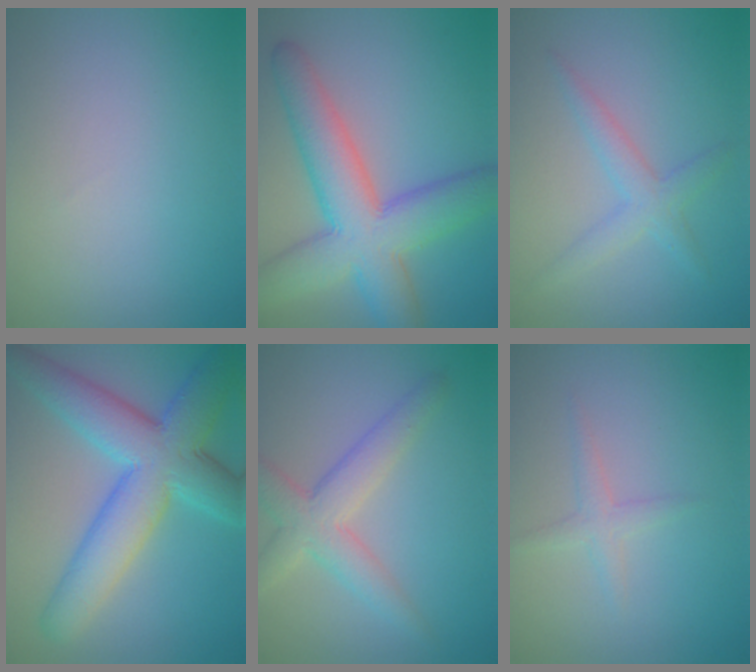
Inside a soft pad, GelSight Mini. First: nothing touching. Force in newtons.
{"total": 9.3, "press": 9.3, "slide": 0.3}
{"total": 2.5, "press": 2.5, "slide": 0.1}
{"total": 9.2, "press": 9.2, "slide": 0.3}
{"total": 4.4, "press": 4.4, "slide": 0.3}
{"total": 1.5, "press": 1.5, "slide": 0.1}